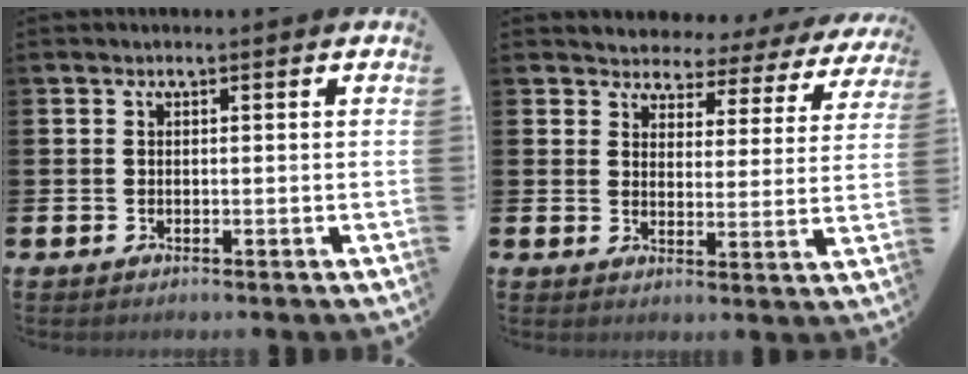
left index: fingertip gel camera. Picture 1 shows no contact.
{"total": 2.9, "force": [2.7, 1.1, -0.2], "torque": [-0.010, -0.034, 0.037]}